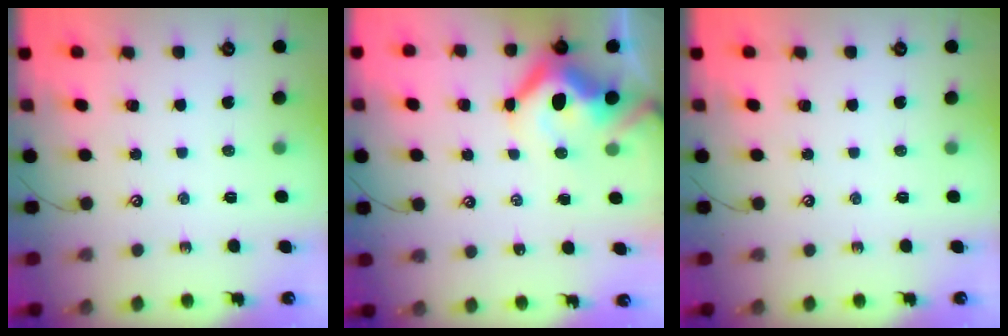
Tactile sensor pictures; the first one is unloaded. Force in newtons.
{"total": 10.8, "press": 10.7, "slide": 1.3}
{"total": 0.0}